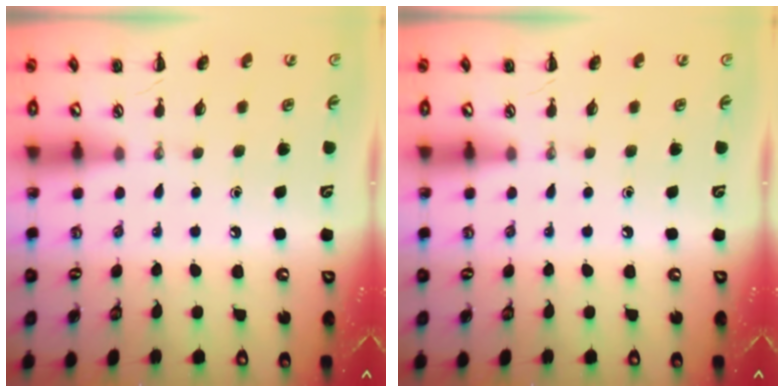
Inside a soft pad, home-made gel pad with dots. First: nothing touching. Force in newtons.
{"total": 0.0}